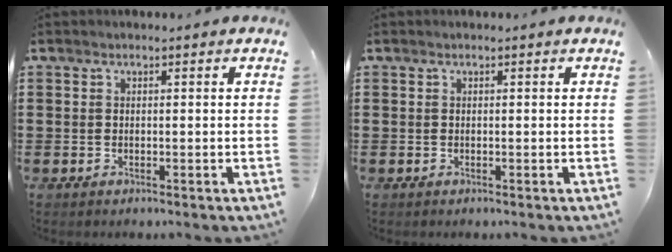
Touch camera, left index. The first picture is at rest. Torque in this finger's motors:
{"motor_torque": [0.00, 0.00, 0.00, 0.00]}